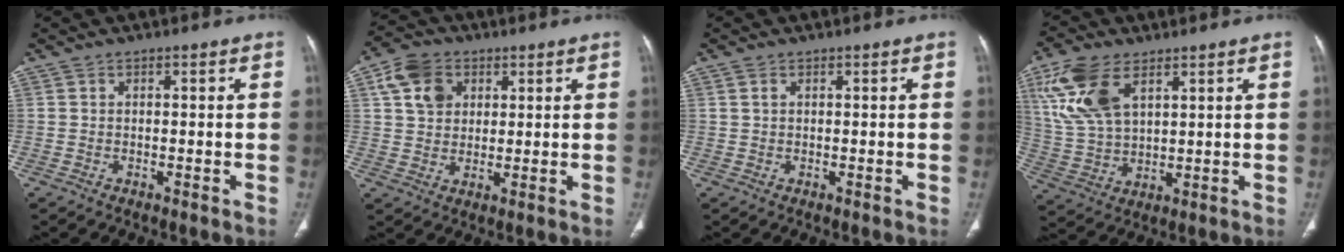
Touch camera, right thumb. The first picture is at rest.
{"total": 8.5, "force": [3.1, 6.7, 4.3], "torque": [-0.056, -0.004, 0.055]}
{"total": 0.9, "force": [0.5, 0.5, 0.6], "torque": [-0.015, 0.005, 0.011]}
{"total": 13.3, "force": [6.0, 7.2, 9.4], "torque": [-0.193, -0.012, 0.127]}